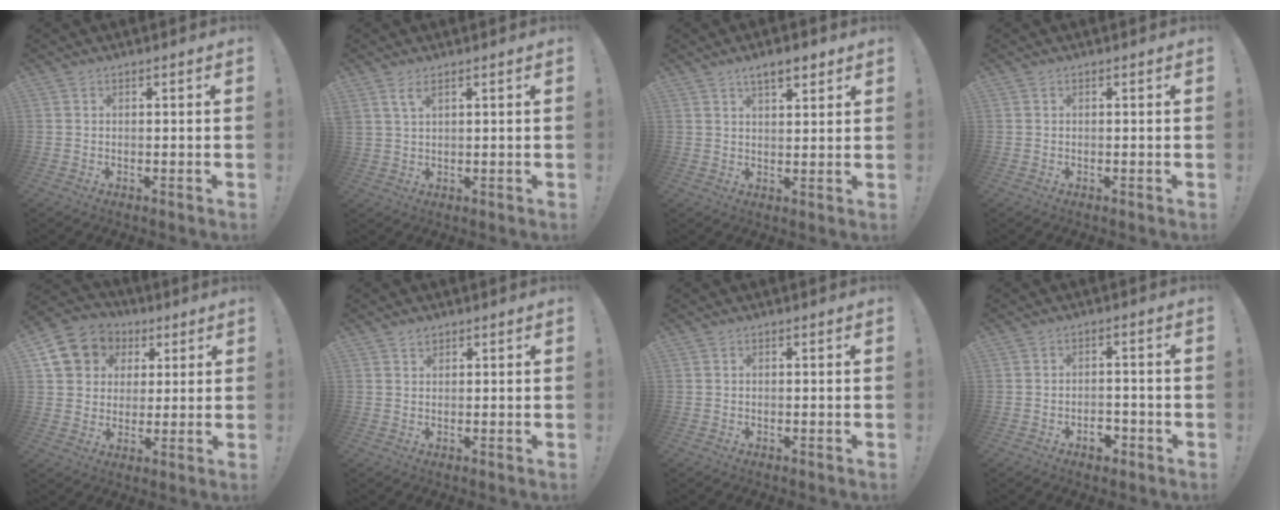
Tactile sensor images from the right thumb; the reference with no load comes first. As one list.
[{"total": 3.6, "force": [2.0, 1.1, 2.8], "torque": [-0.053, -0.004, 0.037]}, {"total": 6.0, "force": [4.1, 2.3, 3.8], "torque": [-0.049, -0.017, 0.070]}, {"total": 0.0}, {"total": 12.3, "force": [4.2, 10.6, 4.5], "torque": [-0.062, -0.013, 0.090]}, {"total": 1.8, "force": [1.5, 0.9, 0.4], "torque": [0.006, -0.009, 0.026]}, {"total": 0.0}, {"total": 4.1, "force": [-2.4, 2.5, 2.2], "torque": [-0.019, 0.012, -0.043]}]